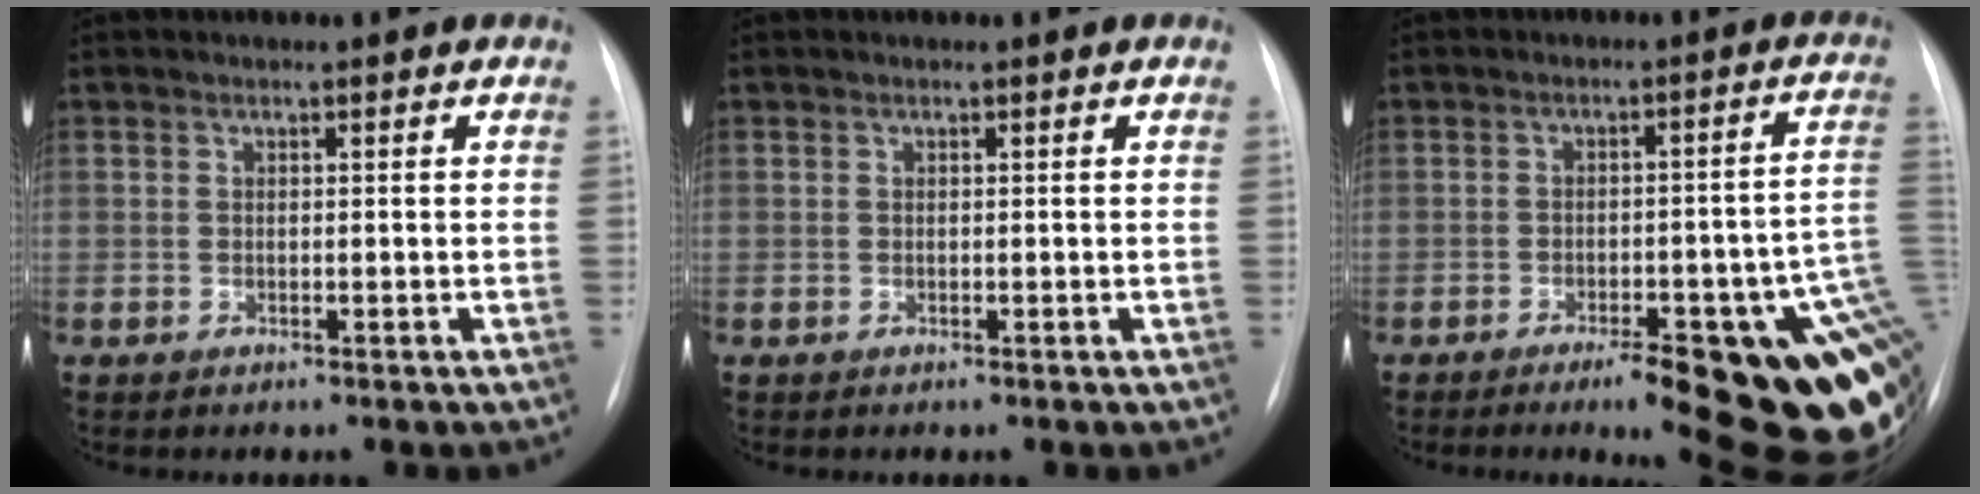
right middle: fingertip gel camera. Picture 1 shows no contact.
{"total": 0.0}
{"total": 23.1, "force": [-10.0, 5.5, 20.1], "torque": [-0.136, 0.009, -0.115]}